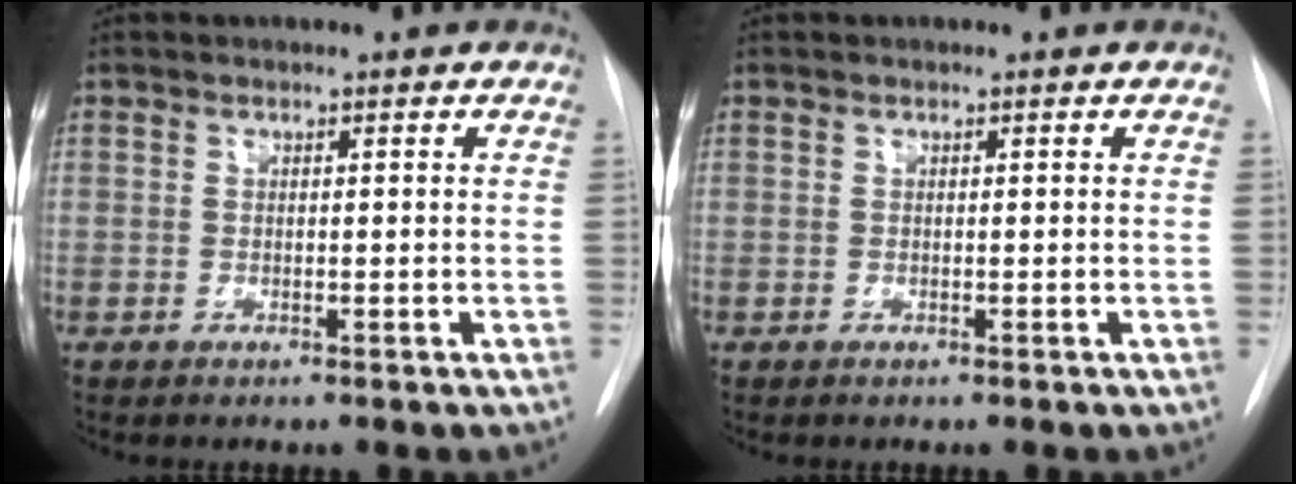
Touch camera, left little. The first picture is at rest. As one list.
[{"total": 0.0}]